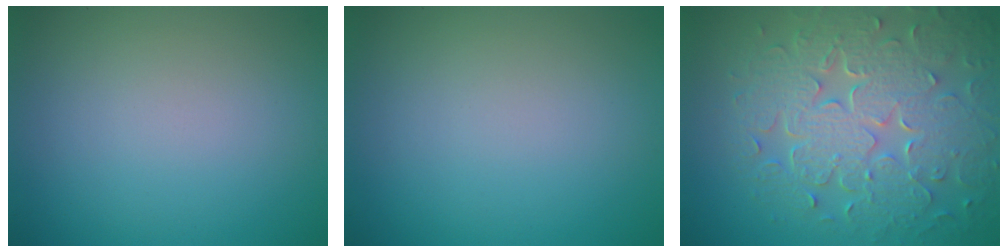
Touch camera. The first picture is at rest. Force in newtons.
{"total": 0.0}
{"total": 8.9, "press": 6.3, "slide": 6.3}